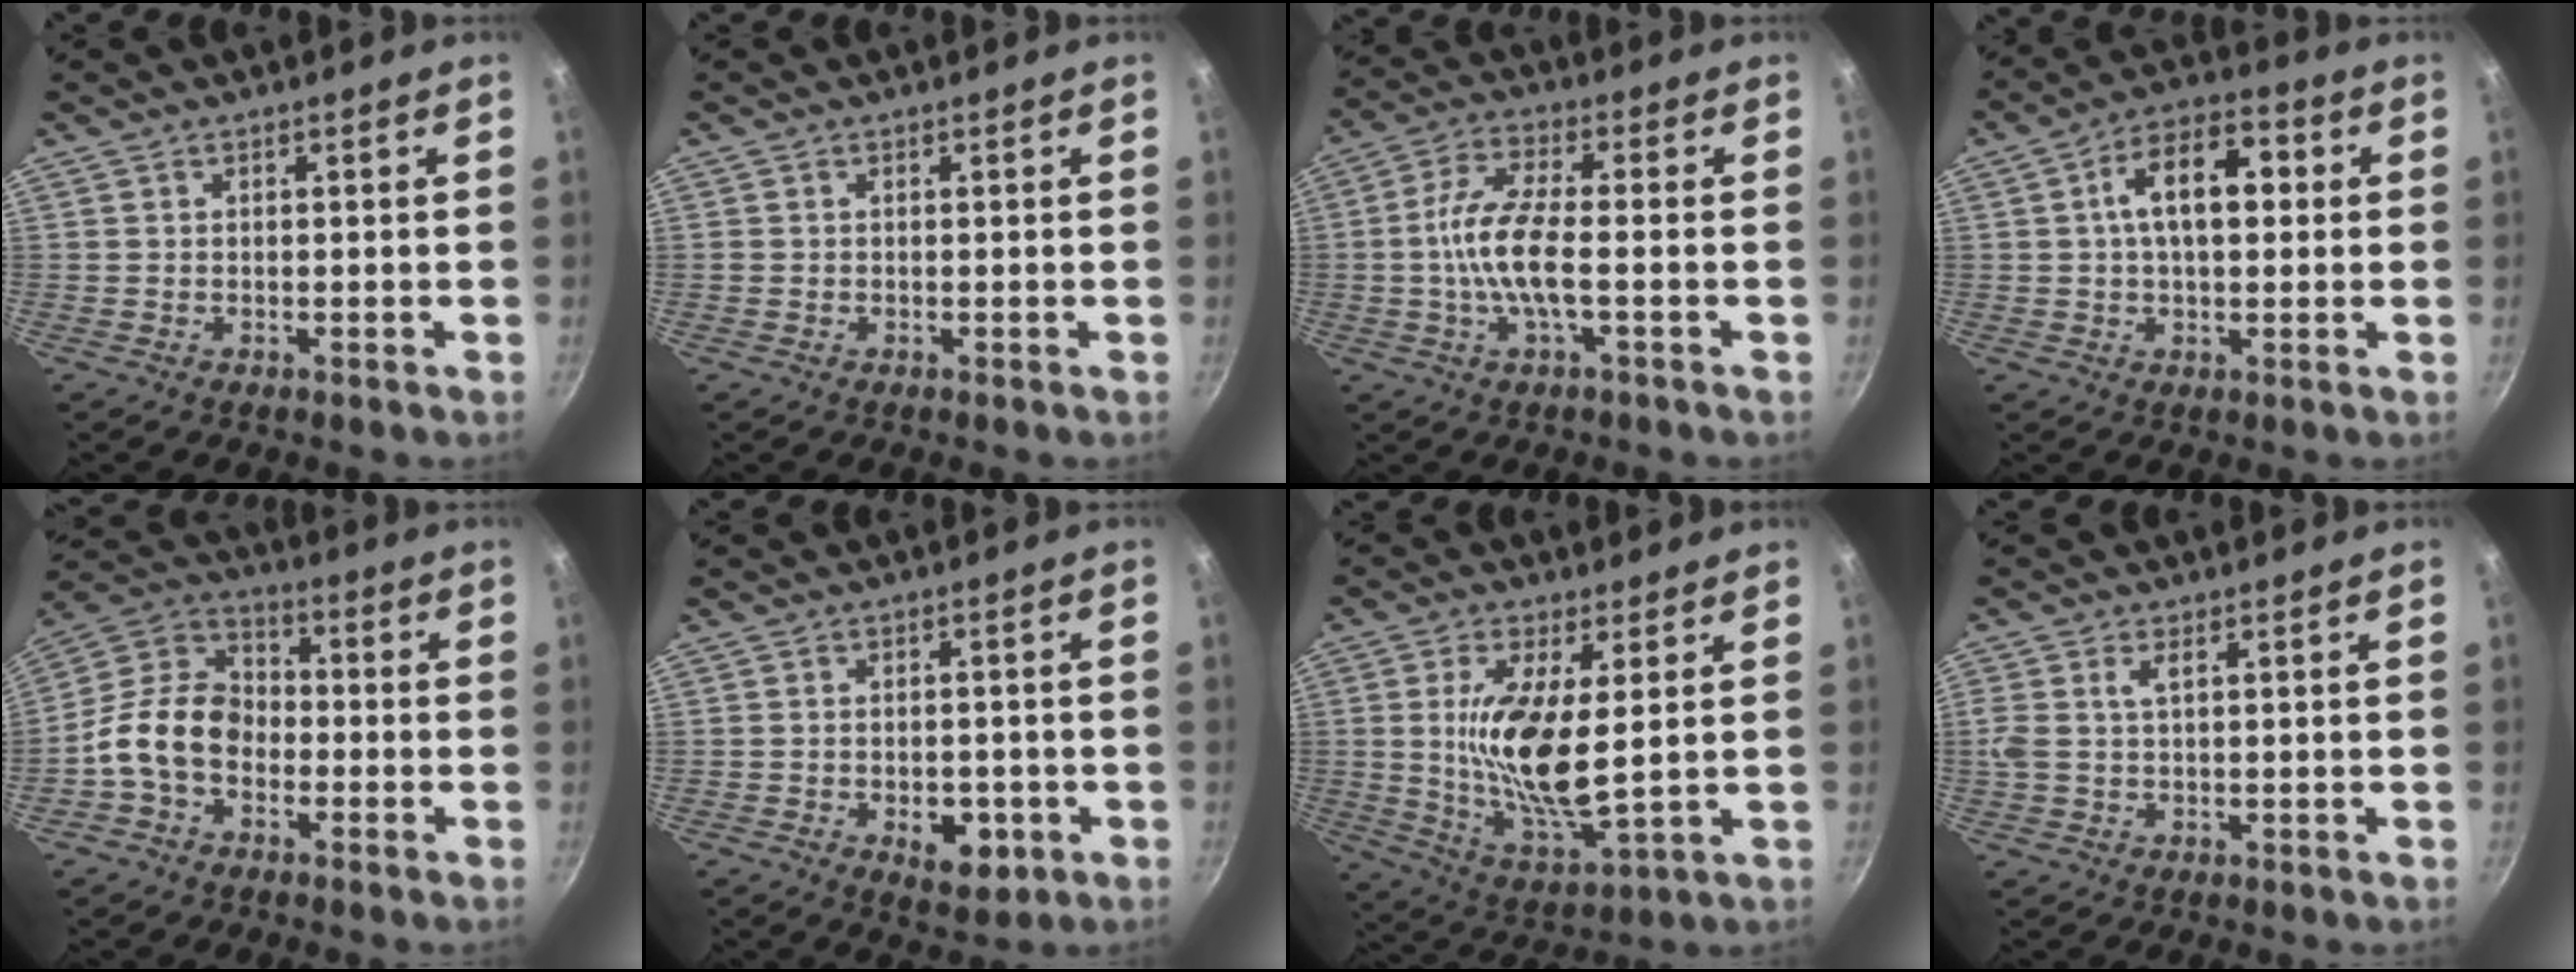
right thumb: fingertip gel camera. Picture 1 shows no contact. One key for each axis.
{"total": 0.0}
{"total": 9.6, "fx": -1.6, "fy": 2.8, "fz": 9.1, "tx": -0.191, "ty": 0.021, "tz": -0.044}
{"total": 12.0, "fx": 1.7, "fy": 6.7, "fz": 9.7, "tx": -0.125, "ty": 0.026, "tz": 0.014}
{"total": 12.0, "fx": -3.6, "fy": 8.6, "fz": 7.6, "tx": -0.106, "ty": 0.043, "tz": -0.093}
{"total": 6.7, "fx": -2.2, "fy": 3.9, "fz": 4.9, "tx": -0.043, "ty": 0.006, "tz": -0.023}
{"total": 14.4, "fx": 2.1, "fy": 5.0, "fz": 13.4, "tx": -0.260, "ty": -0.023, "tz": 0.044}
{"total": 3.2, "fx": 0.9, "fy": 1.3, "fz": 2.7, "tx": -0.057, "ty": 0.003, "tz": 0.019}